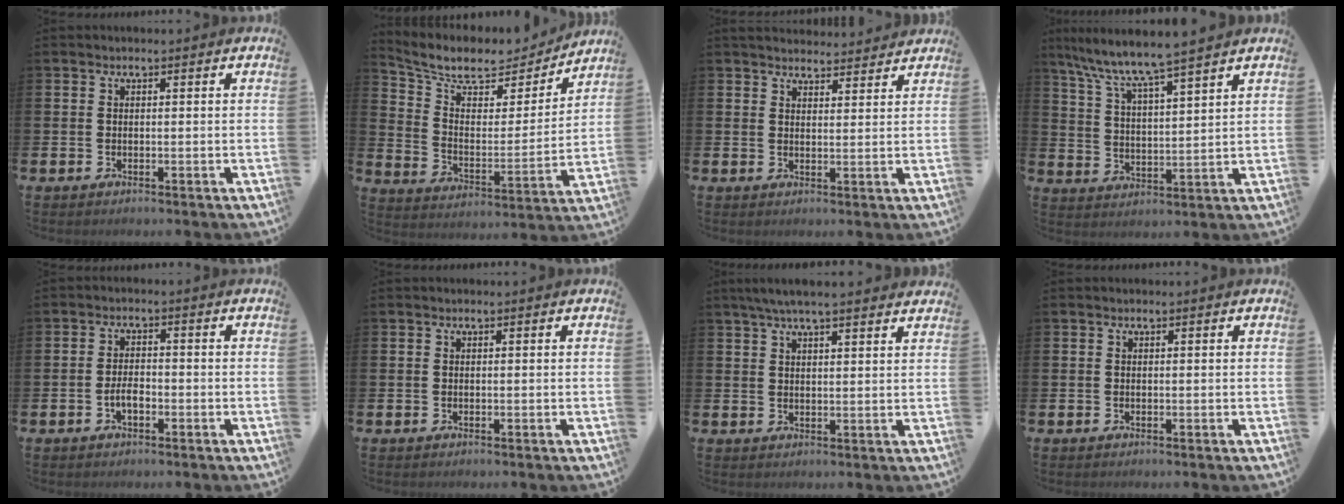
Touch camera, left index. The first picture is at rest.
{"total": 8.7, "force": [7.7, 3.1, 2.6], "torque": [-0.088, -0.056, 0.130]}
{"total": 3.6, "force": [3.6, 0.6, -0.1], "torque": [0.009, -0.022, 0.063]}
{"total": 7.3, "force": [6.8, -0.3, 2.6], "torque": [-0.078, -0.043, 0.115]}
{"total": 2.4, "force": [-0.9, 1.2, 1.9], "torque": [-0.032, 0.003, -0.018]}
{"total": 0.0}
{"total": 4.9, "force": [4.3, 0.3, 2.2], "torque": [-0.047, -0.007, 0.077]}
{"total": 0.0}